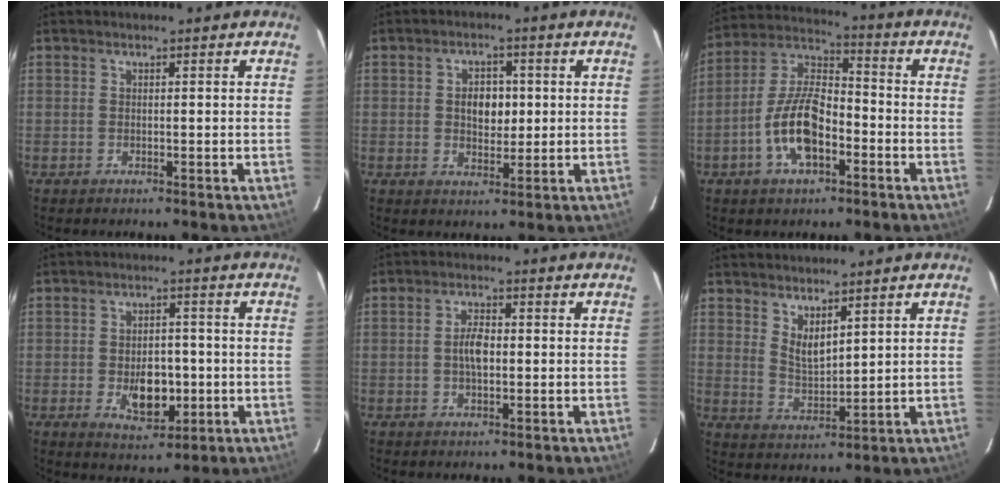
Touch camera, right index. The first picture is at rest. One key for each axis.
{"total": 5.3, "fx": 0.5, "fy": 3.6, "fz": 3.8, "tx": -0.063, "ty": 0.009, "tz": 0.010}
{"total": 12.8, "fx": -4.8, "fy": 5.9, "fz": 10.3, "tx": -0.212, "ty": 0.011, "tz": -0.087}
{"total": 8.2, "fx": -1.8, "fy": 4.9, "fz": 6.4, "tx": -0.110, "ty": 0.000, "tz": -0.018}
{"total": 4.0, "fx": -0.3, "fy": 1.9, "fz": 3.5, "tx": -0.066, "ty": 0.006, "tz": -0.003}
{"total": 5.2, "fx": 3.7, "fy": 1.9, "fz": 3.2, "tx": -0.053, "ty": -0.010, "tz": 0.071}